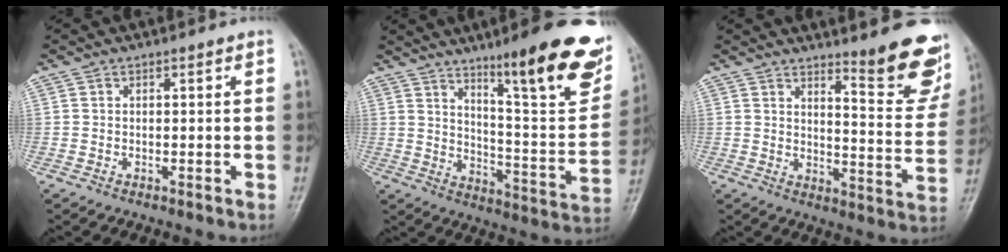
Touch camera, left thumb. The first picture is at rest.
{"total": 23.6, "force": [14.5, 4.5, 18.0], "torque": [-0.212, -0.072, 0.220]}
{"total": 14.2, "force": [10.0, 3.0, 9.5], "torque": [-0.081, -0.084, 0.132]}